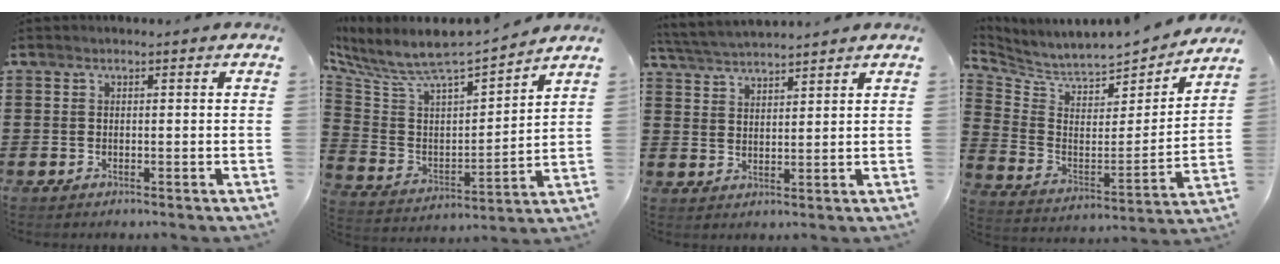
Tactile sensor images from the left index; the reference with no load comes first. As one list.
[{"total": 6.6, "force": [6.0, 1.3, 2.4], "torque": [-0.081, -0.058, 0.095]}, {"total": 3.8, "force": [3.8, -0.1, 0.6], "torque": [-0.024, -0.013, 0.067]}, {"total": 4.8, "force": [4.7, 0.9, 0.7], "torque": [-0.047, -0.053, 0.074]}]